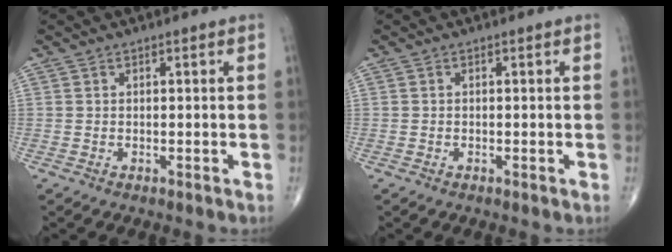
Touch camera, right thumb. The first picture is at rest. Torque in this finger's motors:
{"motor_torque": [0.06, -0.06, -0.25, -0.24, 0.02]}